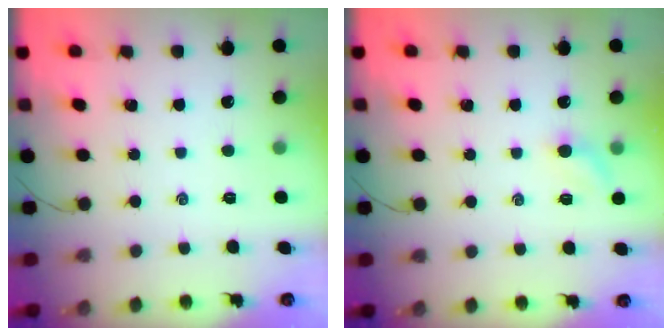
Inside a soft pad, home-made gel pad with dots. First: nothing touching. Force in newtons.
{"total": 4.8, "press": 4.7, "slide": 1.2}